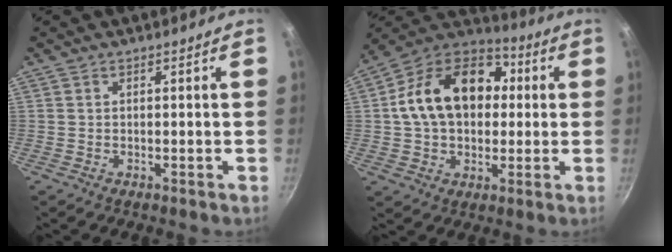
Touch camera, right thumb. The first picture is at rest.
{"total": 20.1, "force": [2.3, 14.4, 13.8], "torque": [-0.207, 0.038, 0.023]}